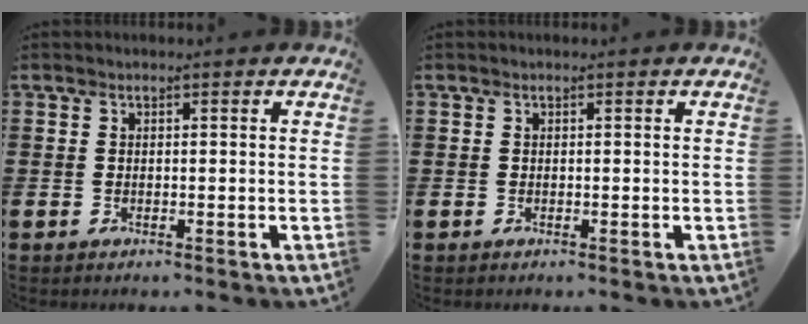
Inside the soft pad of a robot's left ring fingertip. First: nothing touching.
{"total": 0.0}